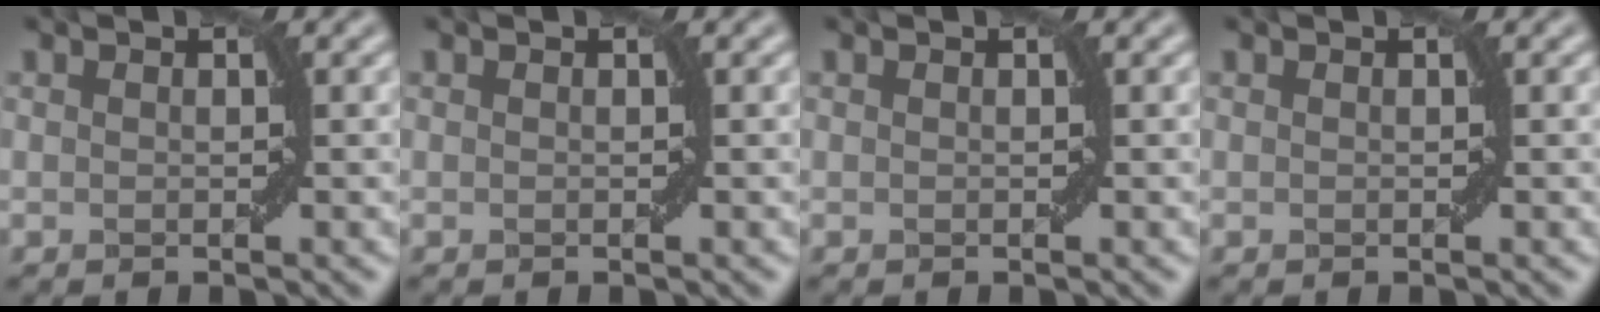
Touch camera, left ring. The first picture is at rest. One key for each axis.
{"total": 0.0}
{"total": 0.0}
{"total": 0.0}